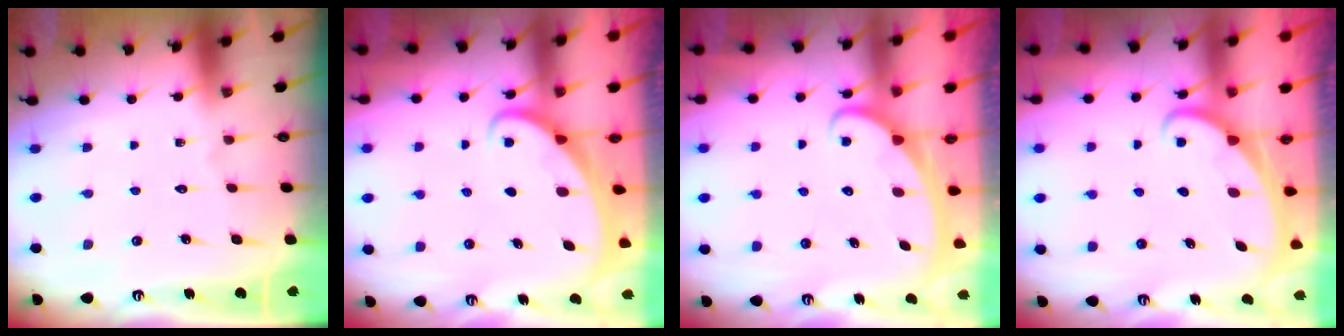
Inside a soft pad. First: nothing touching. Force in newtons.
{"total": 1.9, "press": 1.9, "slide": 0.2}
{"total": 2.4, "press": 2.4, "slide": 0.3}
{"total": 1.5, "press": 1.5, "slide": 0.1}